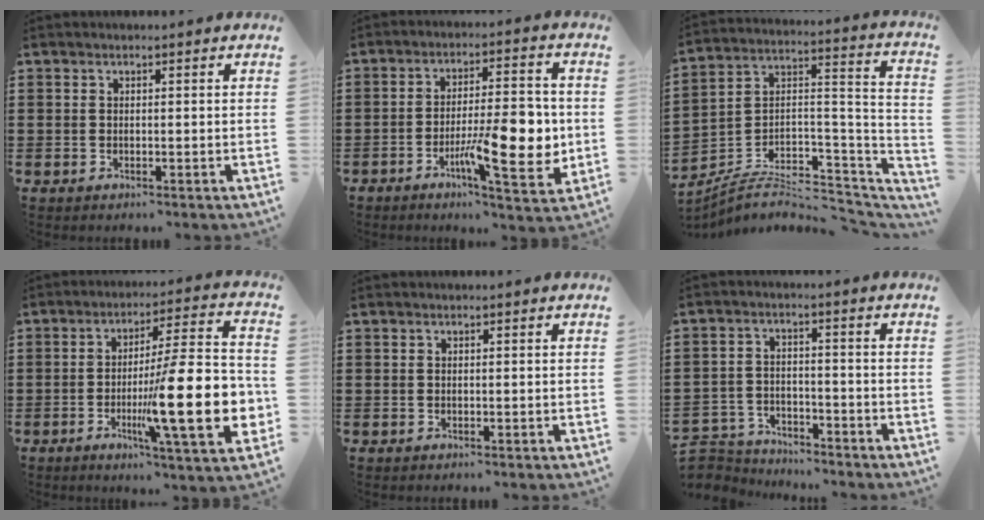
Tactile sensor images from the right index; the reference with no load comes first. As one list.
[{"total": 13.0, "force": [-2.9, 4.4, 11.9], "torque": [-0.165, -0.002, -0.045]}, {"total": 5.5, "force": [-4.1, 2.5, 2.6], "torque": [-0.047, -0.008, -0.080]}, {"total": 19.3, "force": [-4.8, 3.8, 18.3], "torque": [-0.294, -0.009, -0.074]}, {"total": 0.0}, {"total": 4.6, "force": [-4.4, 1.0, -0.1], "torque": [-0.020, 0.002, -0.098]}]